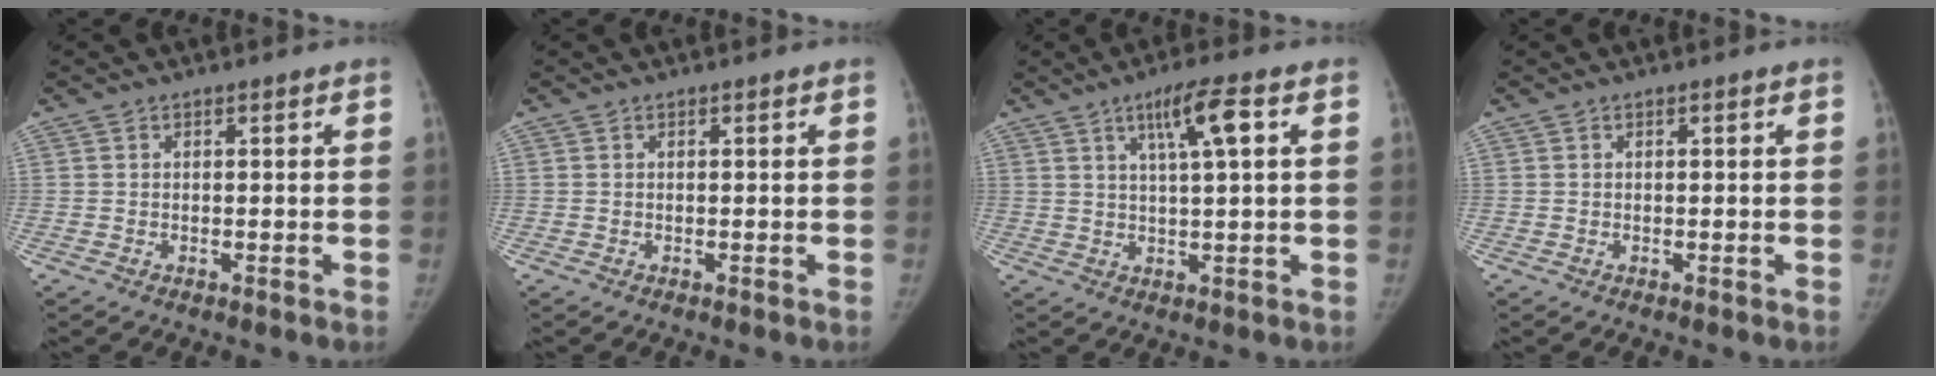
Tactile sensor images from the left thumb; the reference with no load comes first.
{"total": 0.0}
{"total": 7.2, "force": [2.7, 0.6, 6.6], "torque": [-0.119, -0.001, 0.048]}
{"total": 0.0}